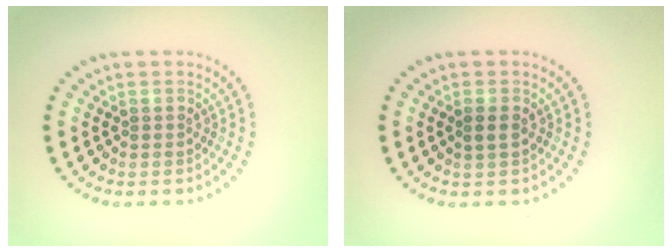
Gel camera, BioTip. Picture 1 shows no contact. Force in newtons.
{"total": 1.2, "press": 1.2, "slide": 0.1}